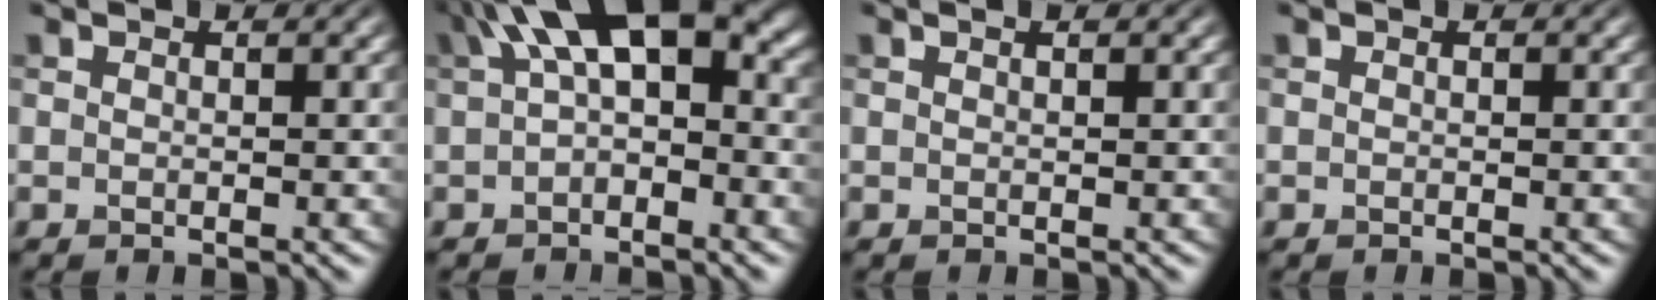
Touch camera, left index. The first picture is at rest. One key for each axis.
{"total": 8.7, "fx": 2.0, "fy": 4.1, "fz": 7.5, "tx": -0.110, "ty": 0.029, "tz": 0.016}
{"total": 0.6, "fx": 0.4, "fy": 0.1, "fz": 0.5, "tx": -0.005, "ty": 0.003, "tz": 0.004}
{"total": 0.0}